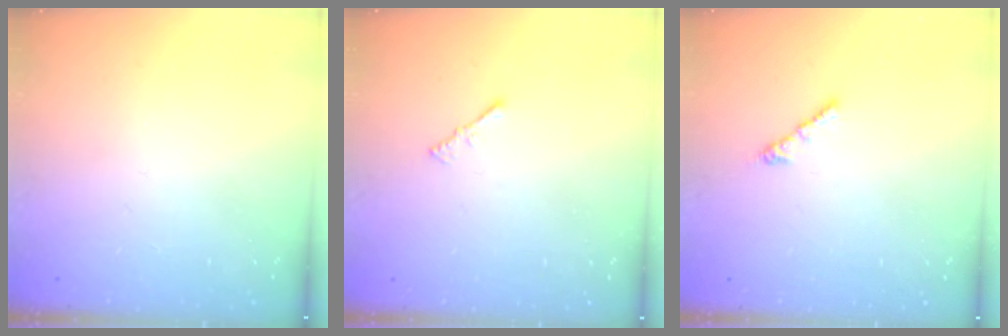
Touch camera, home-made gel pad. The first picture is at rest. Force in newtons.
{"total": 0.7, "press": 0.6, "slide": 0.3}
{"total": 3.1, "press": 3.0, "slide": 0.7}